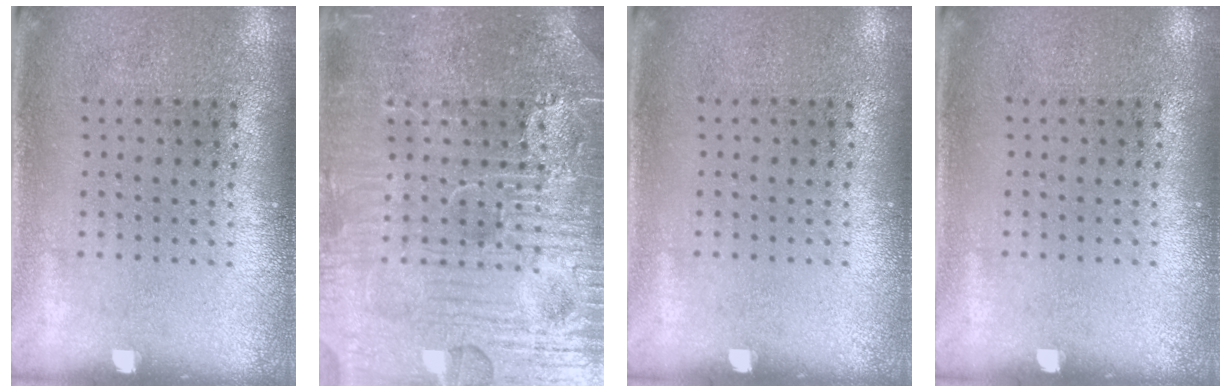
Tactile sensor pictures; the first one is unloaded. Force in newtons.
{"total": 6.4, "press": 6.3, "slide": 0.7}
{"total": 0.0}
{"total": 0.0}